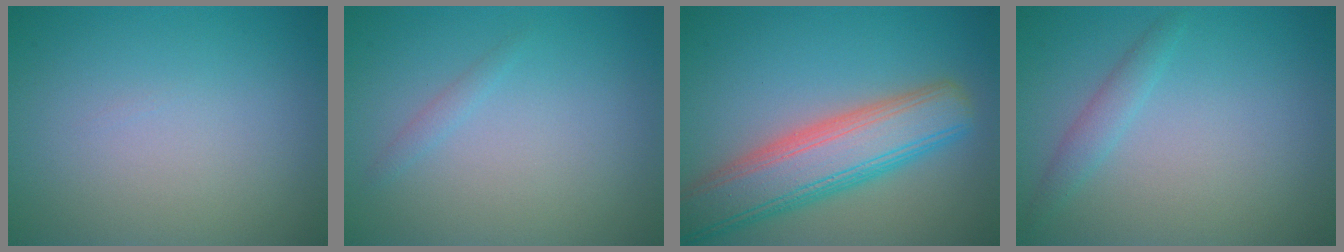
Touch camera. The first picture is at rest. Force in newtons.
{"total": 0.7, "press": 0.7, "slide": 0.0}
{"total": 8.0, "press": 8.0, "slide": 0.4}
{"total": 1.5, "press": 1.5, "slide": 0.0}